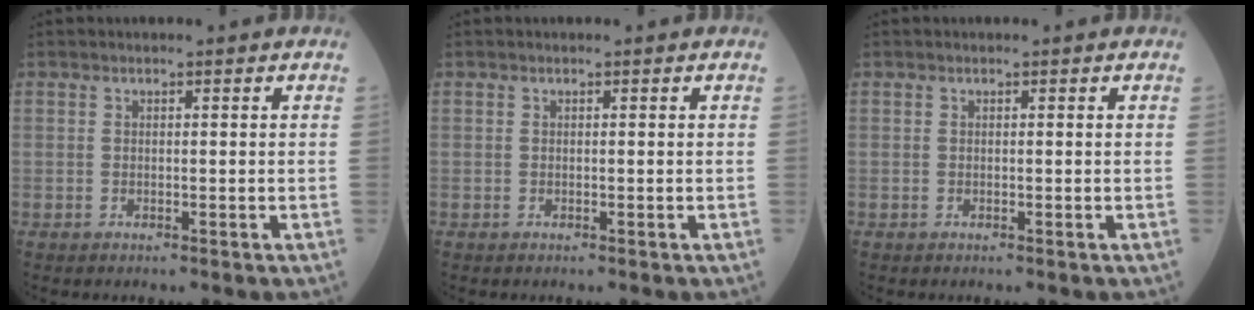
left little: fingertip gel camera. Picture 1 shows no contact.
{"total": 0.0}
{"total": 0.0}